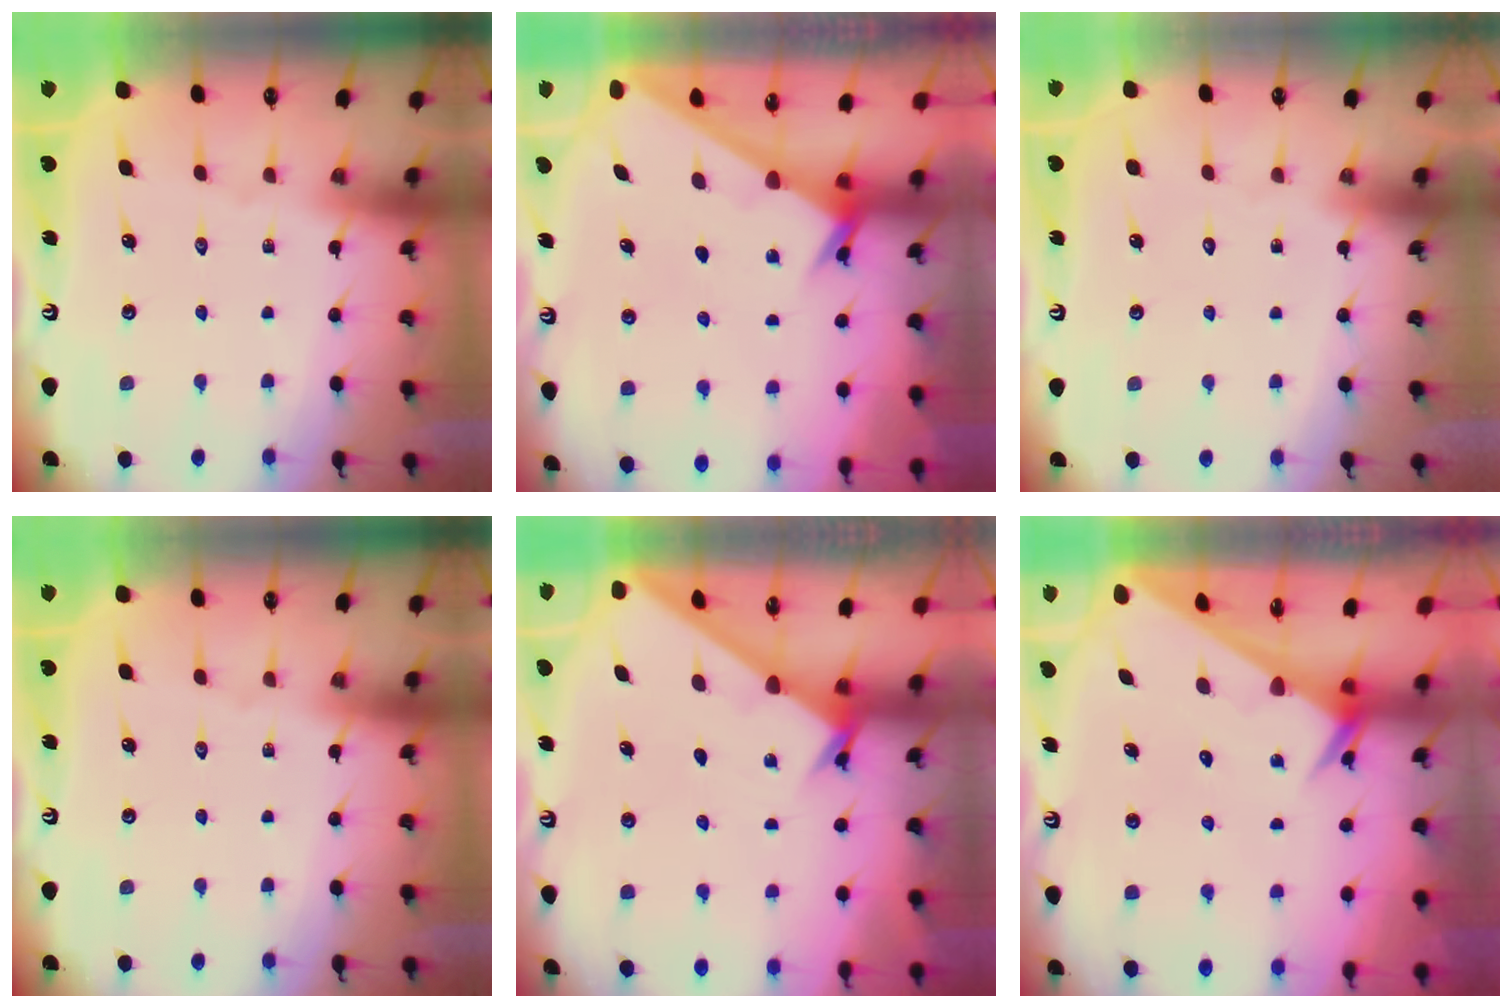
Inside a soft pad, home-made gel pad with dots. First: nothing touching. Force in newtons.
{"total": 2.3, "press": 2.3, "slide": 0.2}
{"total": 1.8, "press": 1.8, "slide": 0.1}
{"total": 0.0}
{"total": 1.4, "press": 1.4, "slide": 0.1}
{"total": 2.5, "press": 2.5, "slide": 0.1}